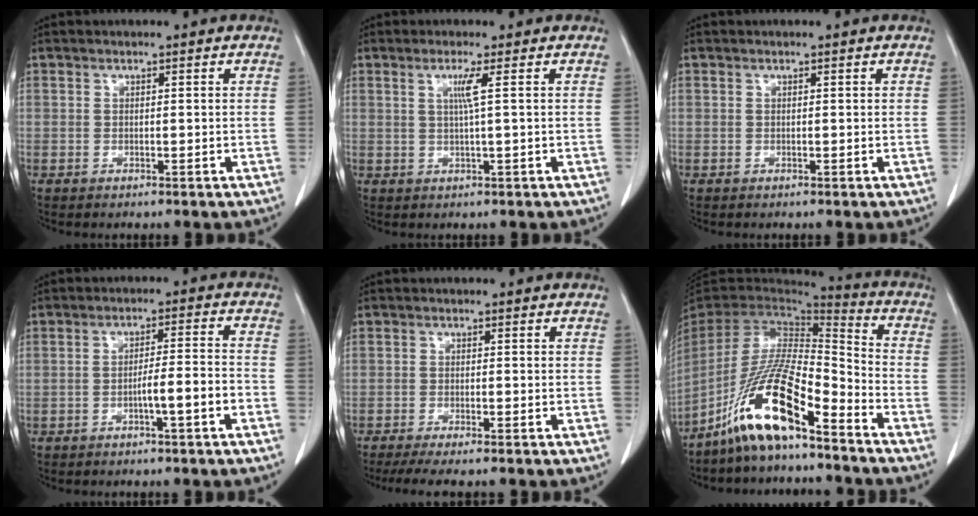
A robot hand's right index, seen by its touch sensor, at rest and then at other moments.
{"total": 2.6, "force": [0.7, -0.8, 2.4], "torque": [-0.051, -0.001, 0.016]}
{"total": 0.0}
{"total": 5.1, "force": [-2.2, -0.2, 4.5], "torque": [-0.071, 0.010, -0.035]}
{"total": 5.9, "force": [-4.9, 0.0, 3.3], "torque": [-0.043, -0.013, -0.078]}
{"total": 15.3, "force": [-10.2, 2.1, 11.2], "torque": [-0.227, -0.007, -0.189]}